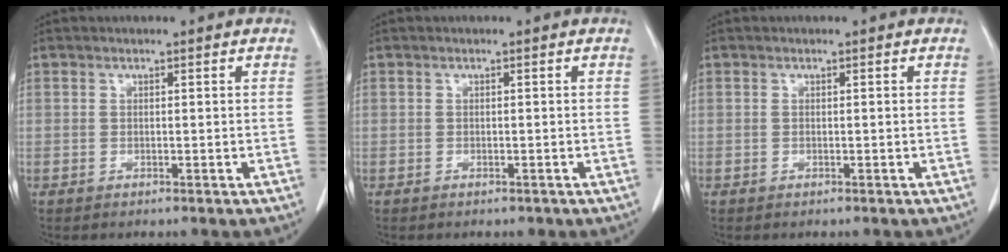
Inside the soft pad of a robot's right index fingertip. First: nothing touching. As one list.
[{"total": 0.7, "force": [-0.5, 0.4, 0.1], "torque": [-0.007, 0.001, -0.007]}, {"total": 0.0}]